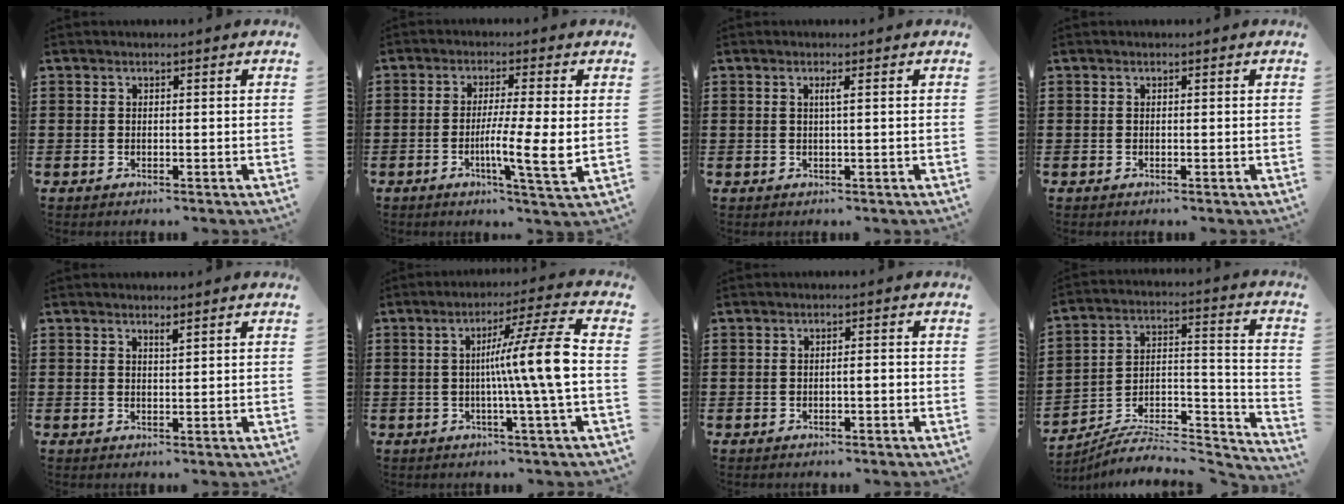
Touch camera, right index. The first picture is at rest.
{"total": 7.7, "force": [-1.1, 0.1, 7.7], "torque": [-0.131, -0.012, -0.020]}
{"total": 1.2, "force": [0.2, -0.2, 1.1], "torque": [-0.020, -0.004, 0.002]}
{"total": 0.0}
{"total": 1.1, "force": [1.0, 0.1, 0.4], "torque": [-0.009, -0.001, 0.019]}
{"total": 11.1, "force": [0.0, -0.9, 11.0], "torque": [-0.184, -0.009, -0.016]}
{"total": 1.3, "force": [-0.5, 0.2, 1.1], "torque": [-0.020, -0.001, -0.009]}
{"total": 6.4, "force": [-5.7, 1.7, 2.3], "torque": [-0.035, 0.003, -0.113]}